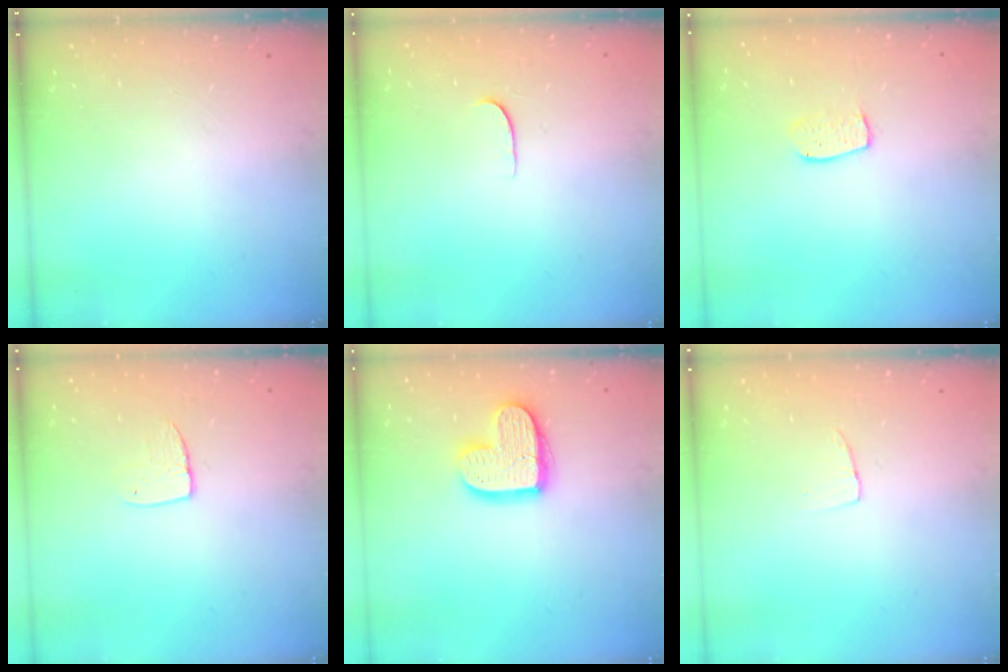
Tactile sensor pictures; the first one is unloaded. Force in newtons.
{"total": 4.3, "press": 4.3, "slide": 0.2}
{"total": 6.3, "press": 6.2, "slide": 0.5}
{"total": 6.1, "press": 6.1, "slide": 0.4}
{"total": 13.8, "press": 13.8, "slide": 0.9}
{"total": 2.9, "press": 2.9, "slide": 0.1}